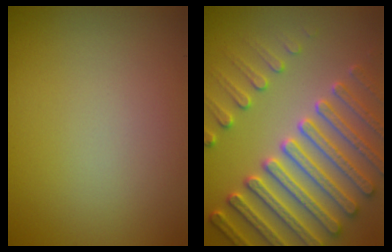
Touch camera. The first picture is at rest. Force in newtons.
{"total": 7.7, "press": 7.4, "slide": 2.0}